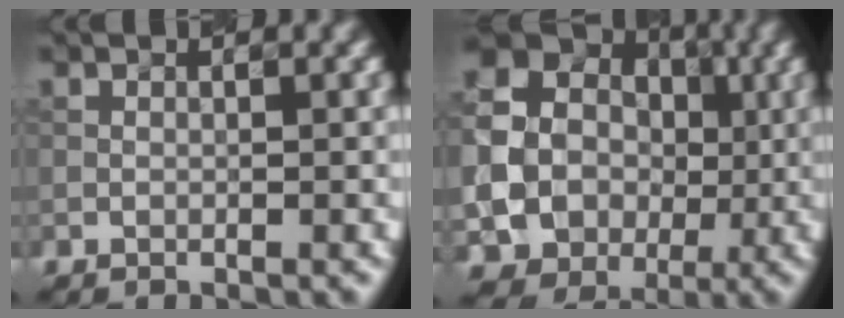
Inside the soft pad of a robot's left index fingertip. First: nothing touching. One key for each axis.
{"total": 18.7, "fx": -0.4, "fy": 17.9, "fz": 5.5, "tx": -0.164, "ty": -0.004, "tz": -0.033}